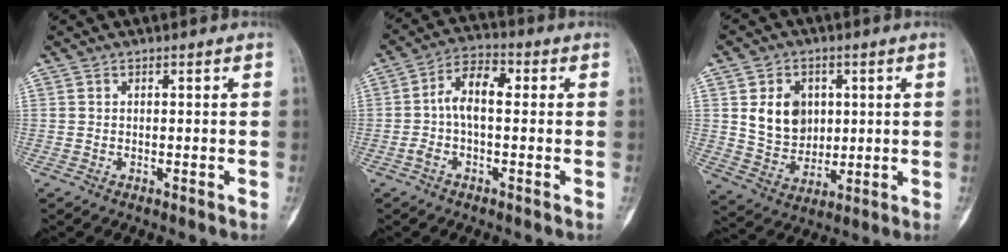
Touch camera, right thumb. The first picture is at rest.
{"total": 8.0, "force": [0.1, 4.3, 6.8], "torque": [-0.123, 0.031, -0.008]}
{"total": 10.6, "force": [2.3, 8.5, 5.9], "torque": [-0.054, -0.014, 0.053]}